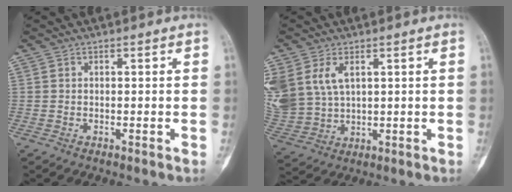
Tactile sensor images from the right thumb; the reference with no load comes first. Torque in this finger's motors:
{"motor_torque": [0.50, 1.19, 0.18, 0.01, 0.11]}